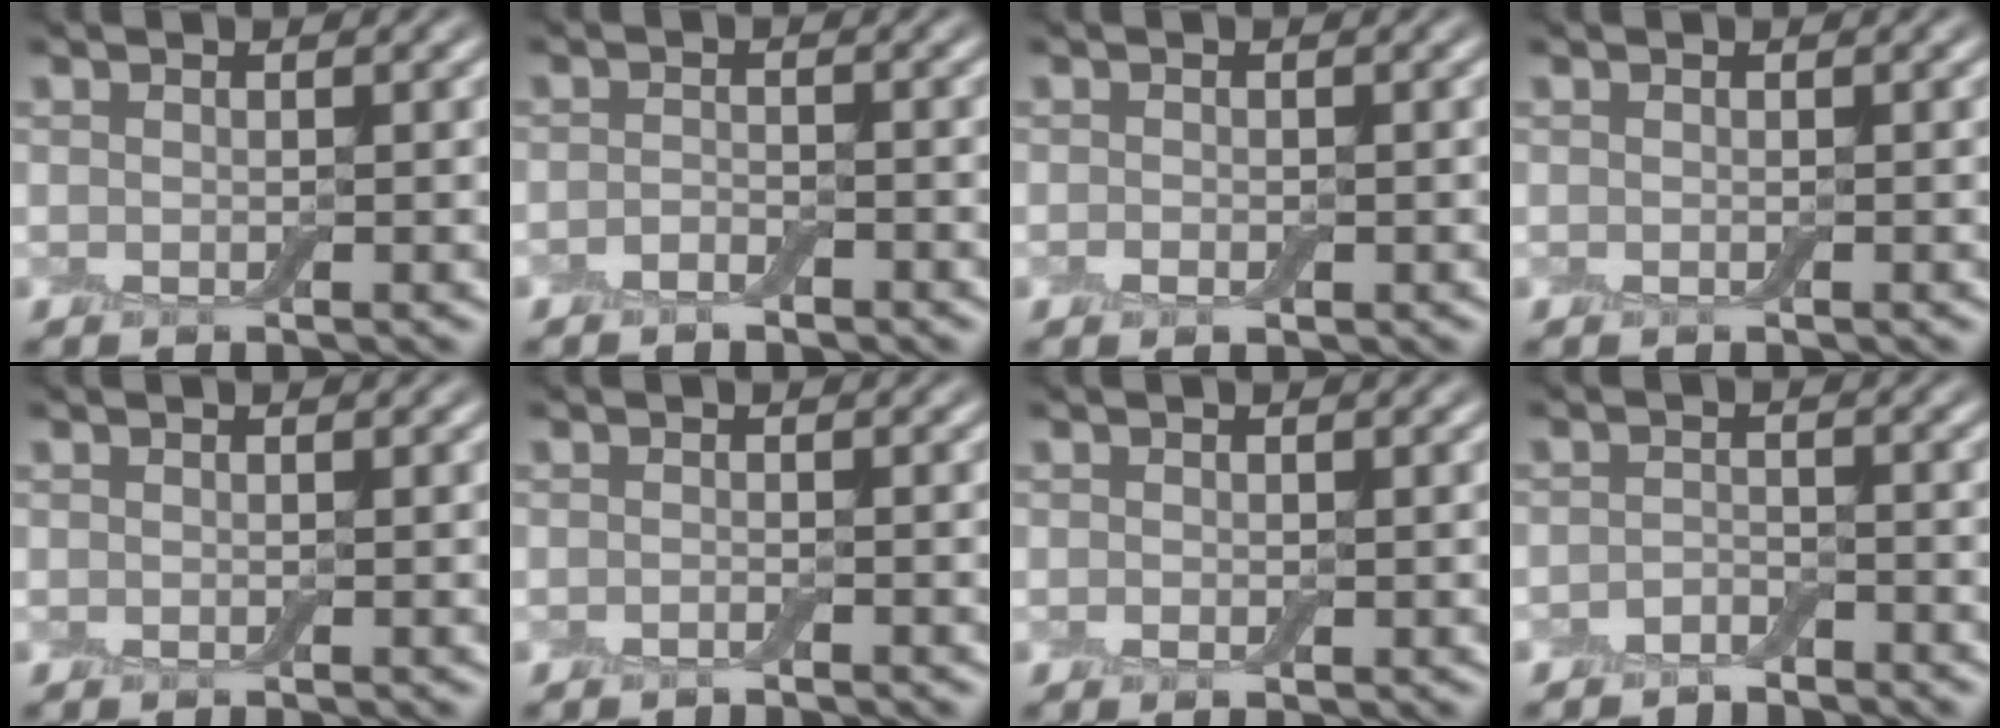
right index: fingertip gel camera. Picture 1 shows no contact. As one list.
[{"total": 1.6, "force": [-1.1, 0.7, 0.9], "torque": [-0.018, 0.000, -0.022]}, {"total": 0.9, "force": [-0.3, 0.6, 0.7], "torque": [-0.011, -0.001, -0.006]}, {"total": 0.0}, {"total": 0.0}, {"total": 0.6, "force": [-0.5, 0.1, 0.3], "torque": [-0.006, 0.000, -0.009]}, {"total": 0.6, "force": [-0.1, 0.4, 0.5], "torque": [-0.008, -0.003, -0.001]}, {"total": 1.8, "force": [-1.5, 0.7, 0.5], "torque": [-0.009, 0.004, -0.032]}]